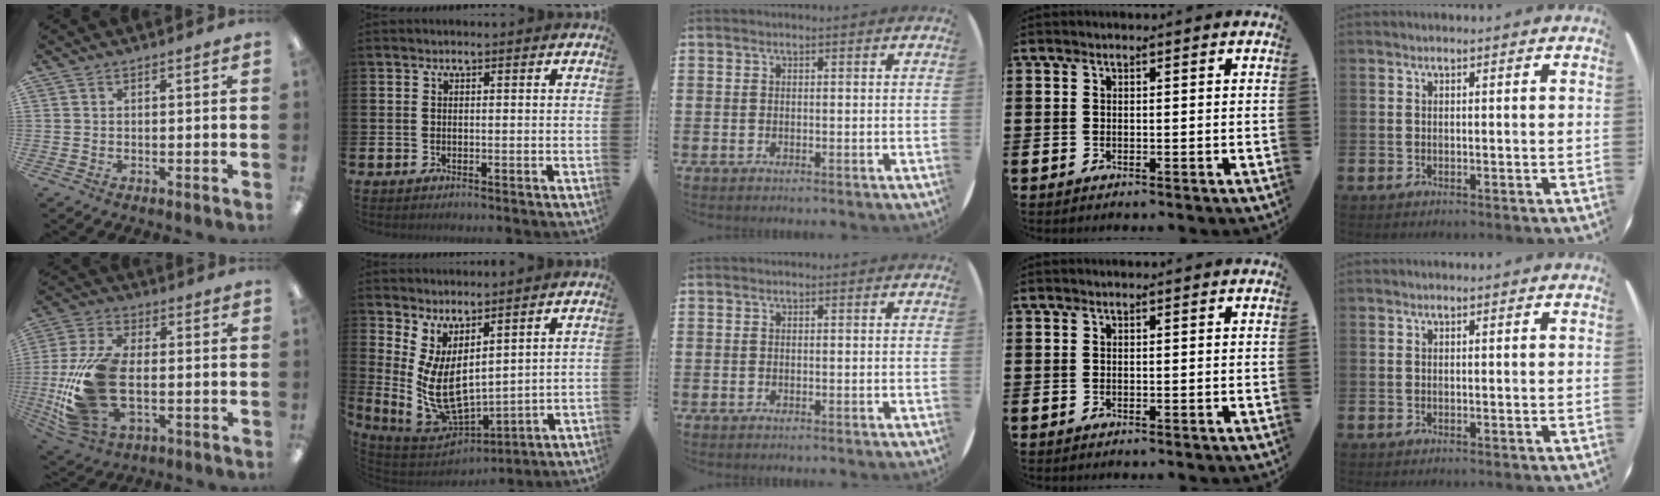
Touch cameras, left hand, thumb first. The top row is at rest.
{"thumb": {"total": 21.5, "force": [-2.4, 12.8, 17.1], "torque": [-0.354, -0.006, -0.028]}, "index": {"total": 8.4, "force": [2.0, 4.2, 7.0], "torque": [-0.173, -0.034, 0.044]}}